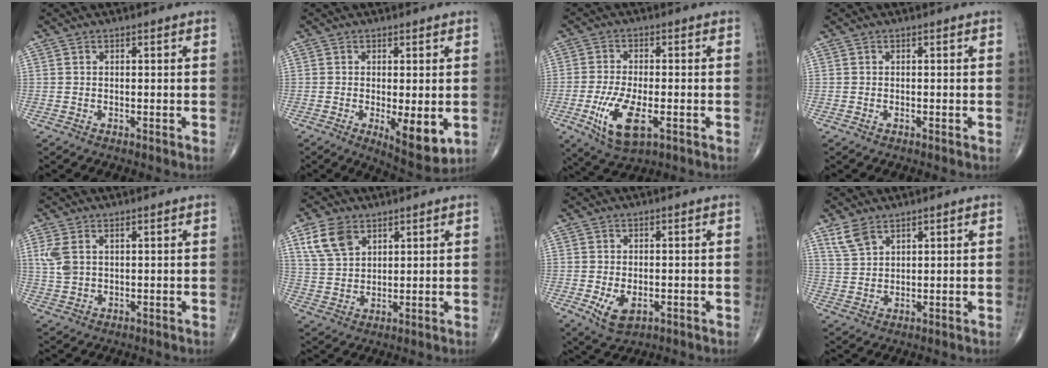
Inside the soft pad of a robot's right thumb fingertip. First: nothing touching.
{"total": 8.3, "force": [-1.8, 2.8, 7.6], "torque": [-0.106, -0.024, -0.020]}
{"total": 10.3, "force": [-3.4, 4.2, 8.7], "torque": [-0.171, -0.005, -0.055]}
{"total": 0.0}
{"total": 4.4, "force": [1.5, 2.6, 3.3], "torque": [-0.081, 0.003, 0.036]}
{"total": 8.0, "force": [4.2, 5.1, 4.5], "torque": [-0.075, -0.012, 0.088]}
{"total": 5.6, "force": [-1.6, 3.3, 4.2], "torque": [-0.072, -0.006, -0.018]}
{"total": 4.4, "force": [3.1, 2.2, 2.2], "torque": [-0.041, -0.010, 0.071]}